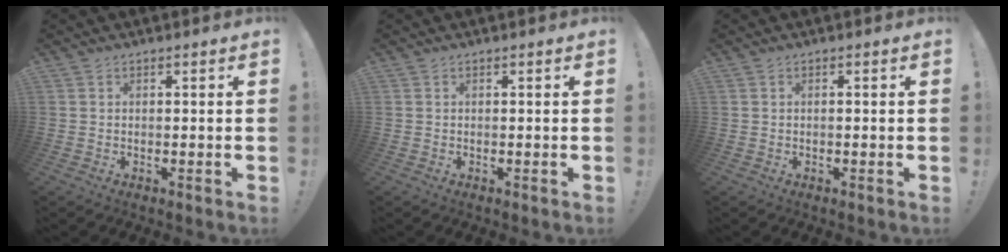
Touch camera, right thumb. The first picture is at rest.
{"total": 0.0}
{"total": 0.6, "force": [-0.4, -0.2, 0.4], "torque": [-0.013, 0.001, -0.007]}